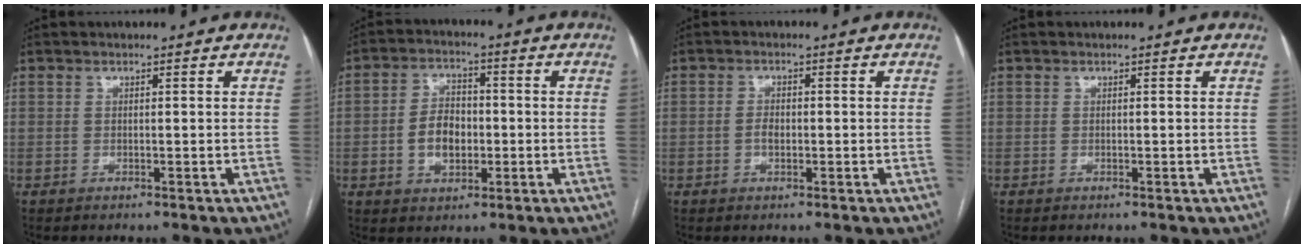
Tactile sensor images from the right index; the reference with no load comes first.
{"total": 6.8, "force": [-1.1, 4.5, 5.0], "torque": [-0.097, 0.014, -0.017]}
{"total": 2.1, "force": [-0.4, 1.2, 1.6], "torque": [-0.029, 0.004, -0.007]}
{"total": 0.0}